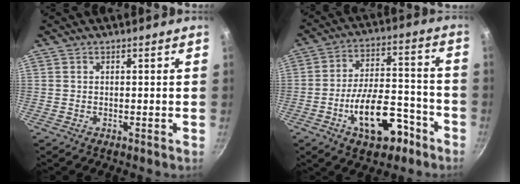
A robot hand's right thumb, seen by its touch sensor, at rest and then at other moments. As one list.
[{"total": 15.1, "force": [-7.2, 7.5, 10.9], "torque": [-0.150, 0.064, -0.104]}]